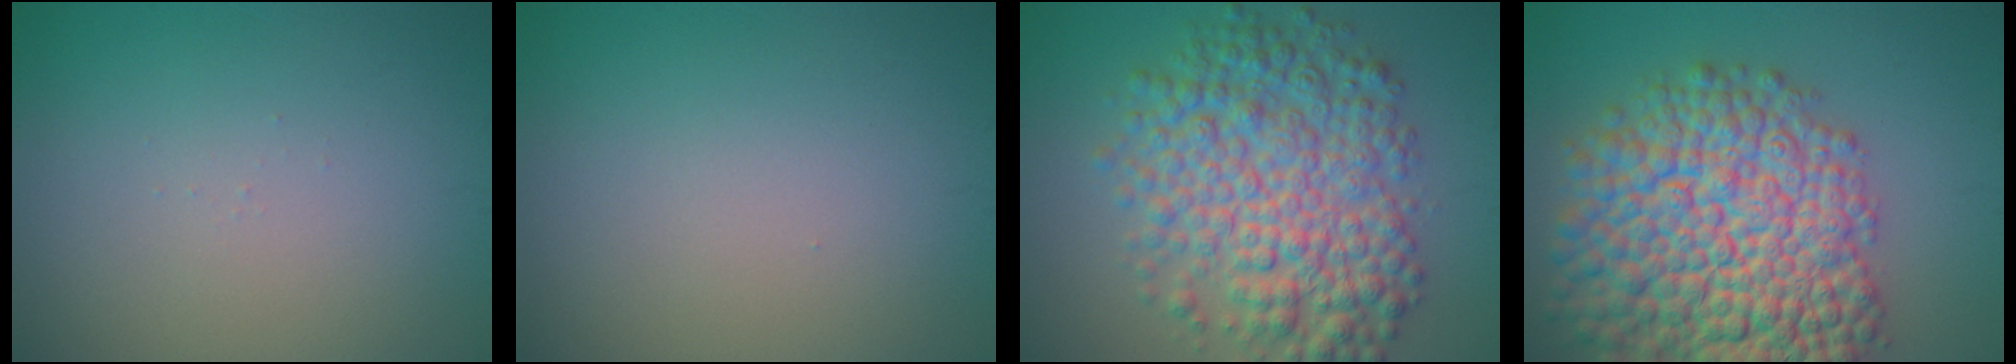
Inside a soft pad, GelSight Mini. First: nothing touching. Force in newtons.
{"total": 0.0}
{"total": 8.6, "press": 8.6, "slide": 0.1}
{"total": 15.2, "press": 15.2, "slide": 0.7}